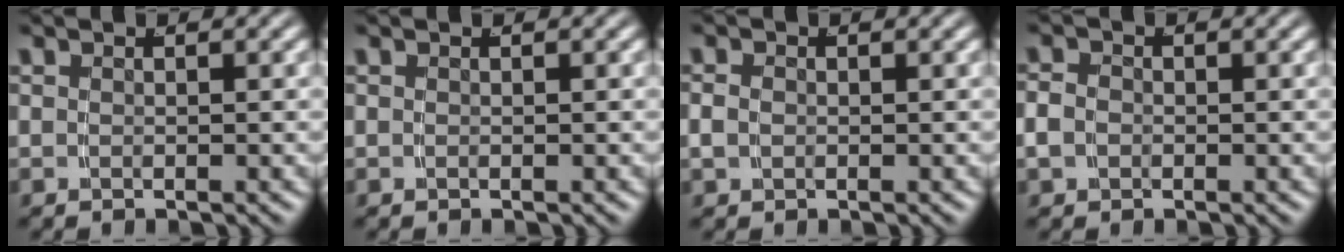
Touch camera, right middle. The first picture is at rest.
{"total": 0.0}
{"total": 1.0, "force": [-0.3, 0.7, 0.7], "torque": [-0.020, -0.006, 0.000]}
{"total": 1.8, "force": [-0.5, 1.5, 0.9], "torque": [-0.028, -0.008, -0.005]}